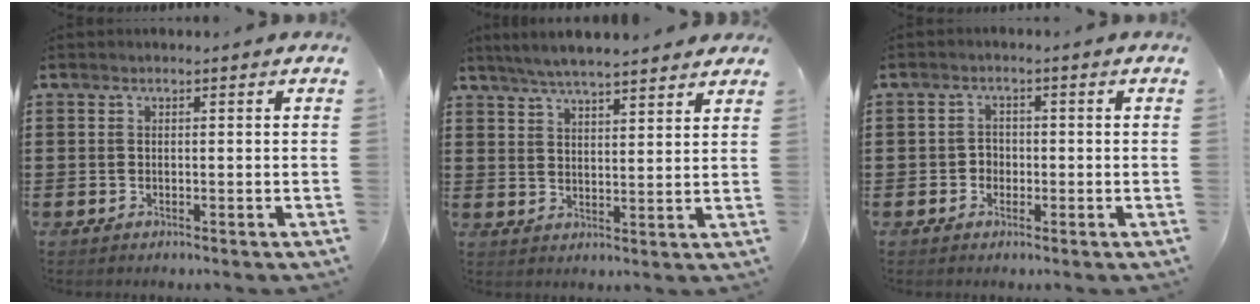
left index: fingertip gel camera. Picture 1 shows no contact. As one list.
[{"total": 5.2, "force": [4.9, 0.2, 1.7], "torque": [-0.049, -0.012, 0.088]}, {"total": 1.9, "force": [-0.7, 1.6, 0.5], "torque": [-0.015, 0.004, -0.019]}]